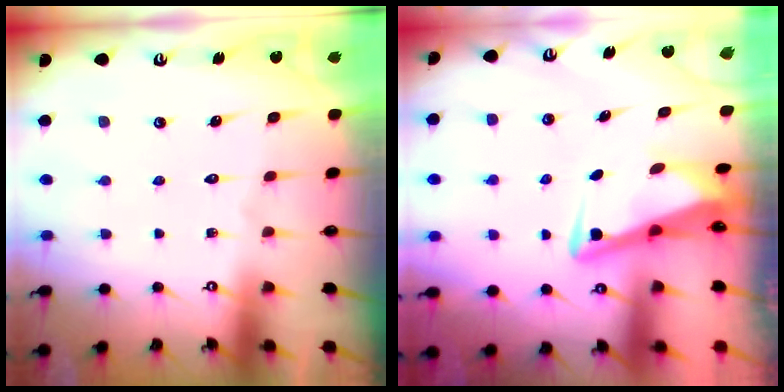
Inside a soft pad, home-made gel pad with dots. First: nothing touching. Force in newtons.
{"total": 4.8, "press": 4.7, "slide": 0.9}